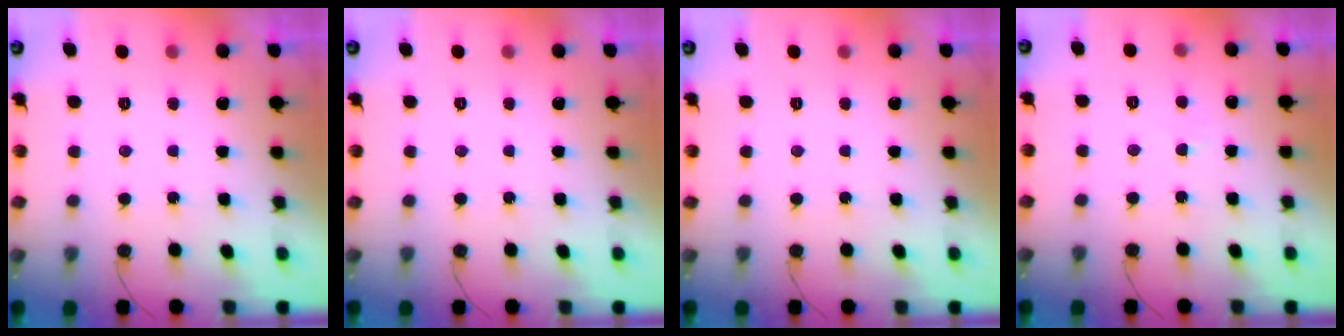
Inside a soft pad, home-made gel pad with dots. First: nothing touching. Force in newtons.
{"total": 0.0}
{"total": 0.0}
{"total": 2.4, "press": 2.4, "slide": 0.2}